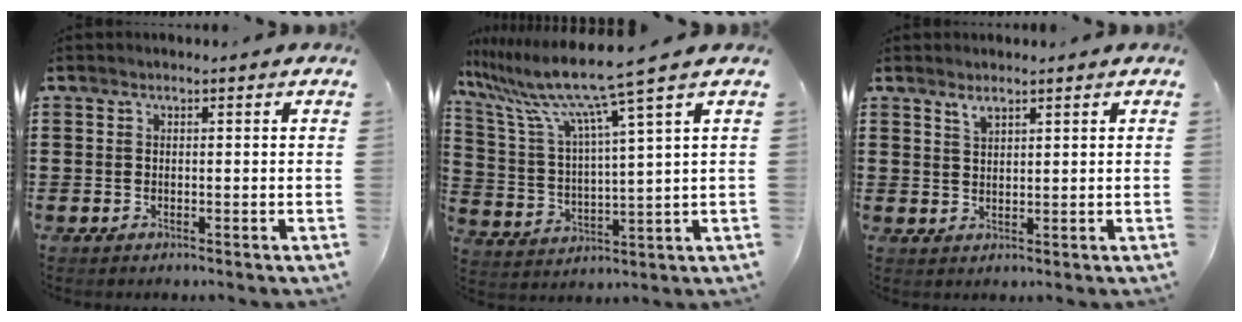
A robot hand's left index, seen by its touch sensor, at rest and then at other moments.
{"total": 10.6, "force": [7.9, -0.7, 7.0], "torque": [-0.166, -0.047, 0.125]}
{"total": 2.0, "force": [1.6, 0.6, 1.1], "torque": [-0.024, 0.001, 0.030]}